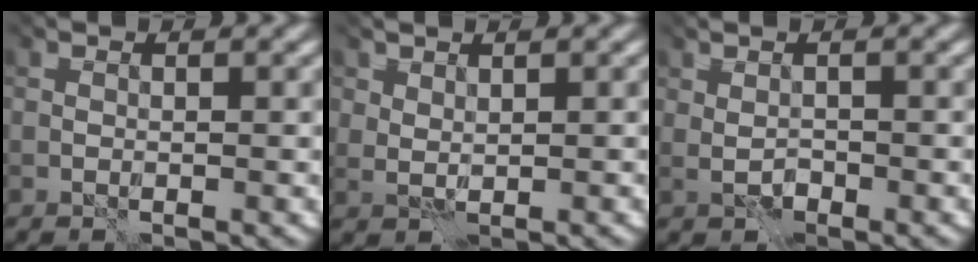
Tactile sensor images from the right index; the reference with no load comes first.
{"total": 1.4, "force": [1.3, 0.5, 0.0], "torque": [0.000, 0.000, 0.026]}
{"total": 0.0}